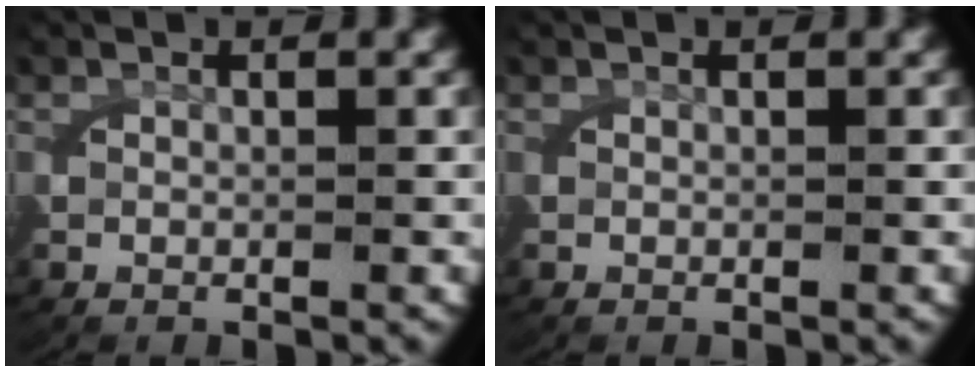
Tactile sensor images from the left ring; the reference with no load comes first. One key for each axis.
{"total": 0.0}